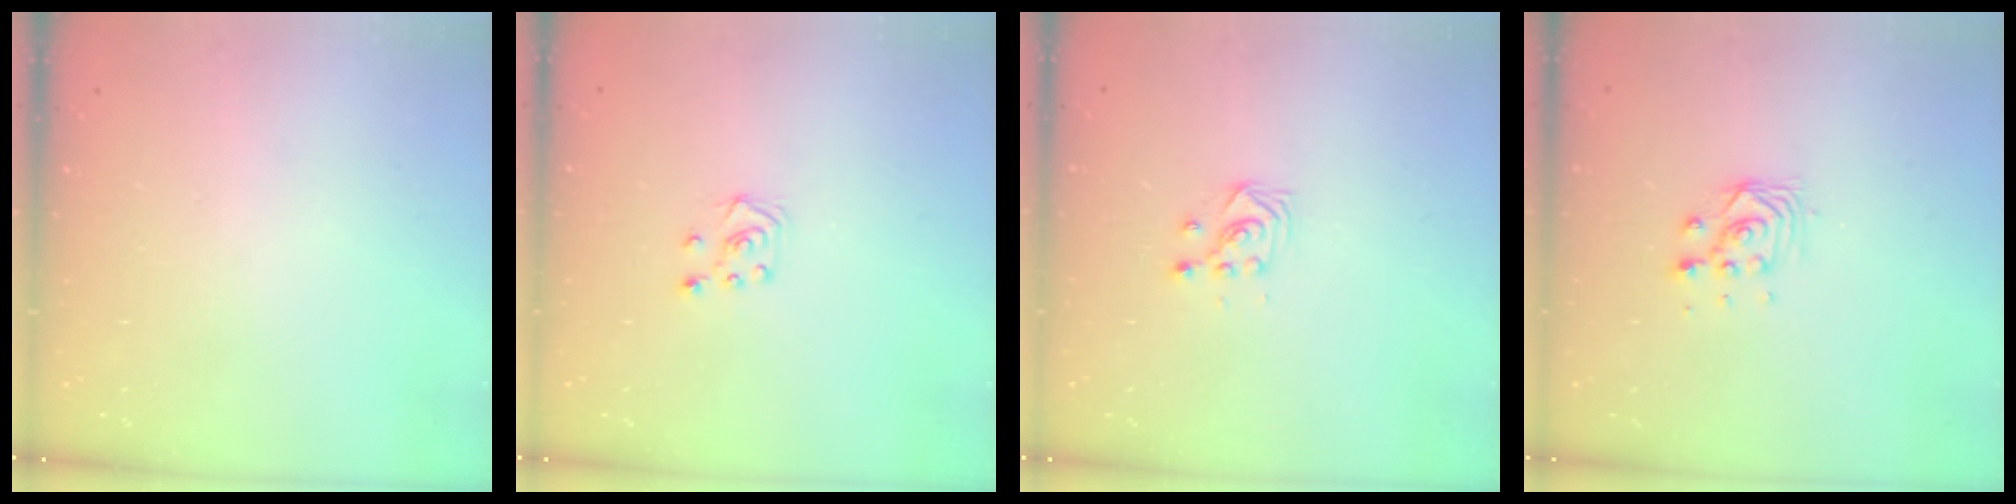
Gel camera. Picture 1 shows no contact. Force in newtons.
{"total": 5.1, "press": 5.1, "slide": 0.5}
{"total": 2.7, "press": 2.7, "slide": 0.3}
{"total": 3.5, "press": 3.4, "slide": 0.8}